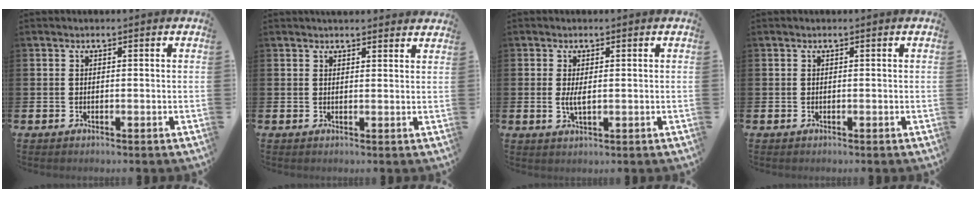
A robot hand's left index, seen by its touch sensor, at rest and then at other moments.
{"total": 2.1, "force": [2.1, 0.2, -0.1], "torque": [0.011, -0.013, 0.037]}
{"total": 2.1, "force": [0.2, 0.7, 2.0], "torque": [-0.026, -0.004, 0.000]}
{"total": 0.0}